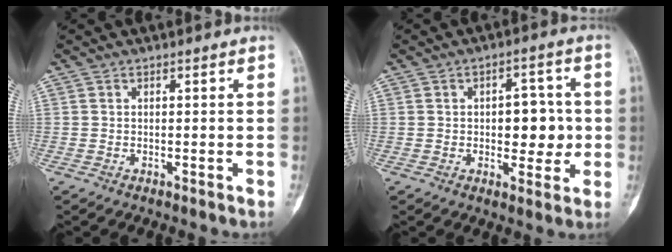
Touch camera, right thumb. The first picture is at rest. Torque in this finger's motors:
{"motor_torque": [0.90, 0.81, 0.19, -0.28, 0.20]}